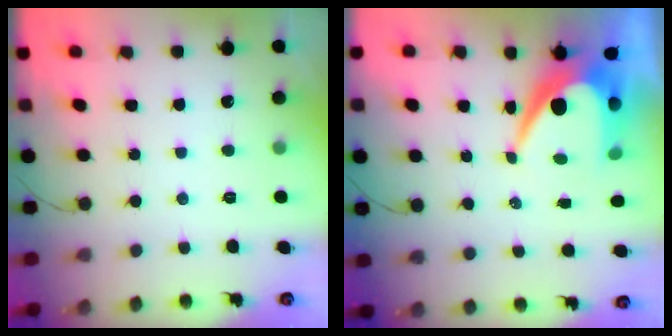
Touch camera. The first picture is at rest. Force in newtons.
{"total": 10.5, "press": 10.5, "slide": 0.7}